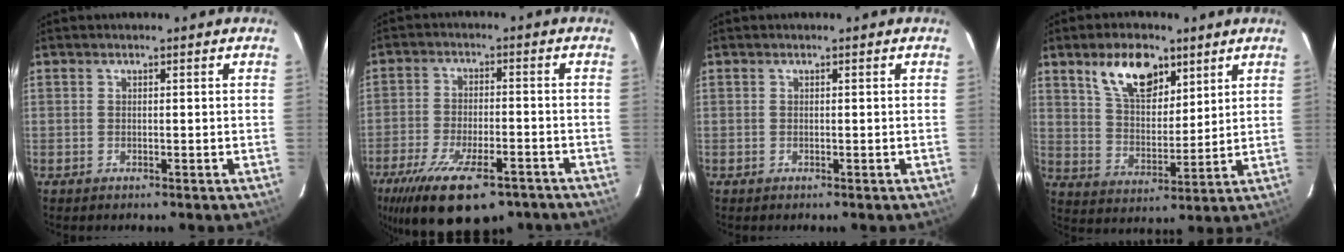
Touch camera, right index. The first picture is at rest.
{"total": 19.2, "force": [-13.0, 7.3, 12.2], "torque": [-0.242, -0.042, -0.199]}
{"total": 0.0}
{"total": 11.7, "force": [7.0, 6.0, 7.3], "torque": [-0.121, 0.010, 0.131]}